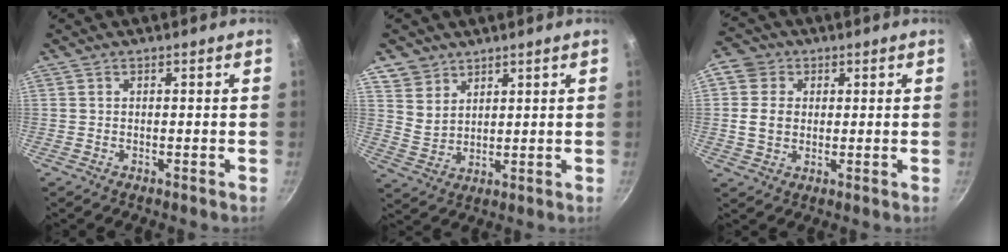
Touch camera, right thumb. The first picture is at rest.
{"total": 6.1, "force": [4.3, 4.2, 1.1], "torque": [0.001, -0.011, 0.089]}
{"total": 6.9, "force": [0.9, 5.9, 3.4], "torque": [-0.032, 0.001, 0.008]}